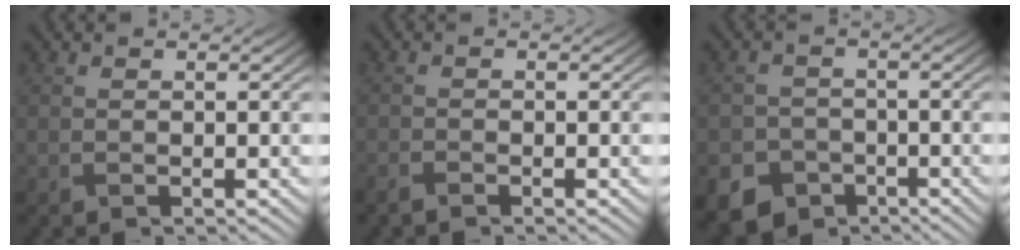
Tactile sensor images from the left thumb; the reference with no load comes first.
{"total": 1.9, "force": [-1.7, 0.3, 0.7], "torque": [-0.019, -0.008, -0.039]}
{"total": 7.2, "force": [-4.5, 5.3, 1.9], "torque": [-0.043, -0.024, -0.082]}